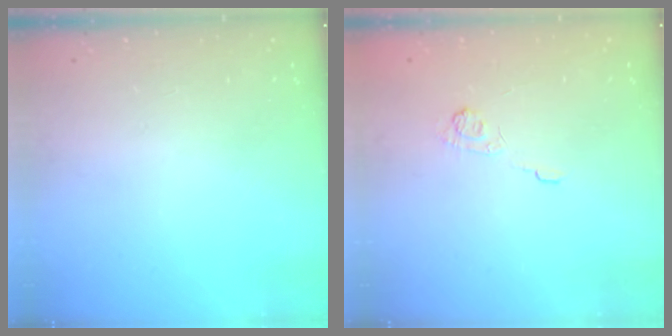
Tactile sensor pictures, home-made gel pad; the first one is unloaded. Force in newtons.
{"total": 2.5, "press": 2.1, "slide": 1.4}